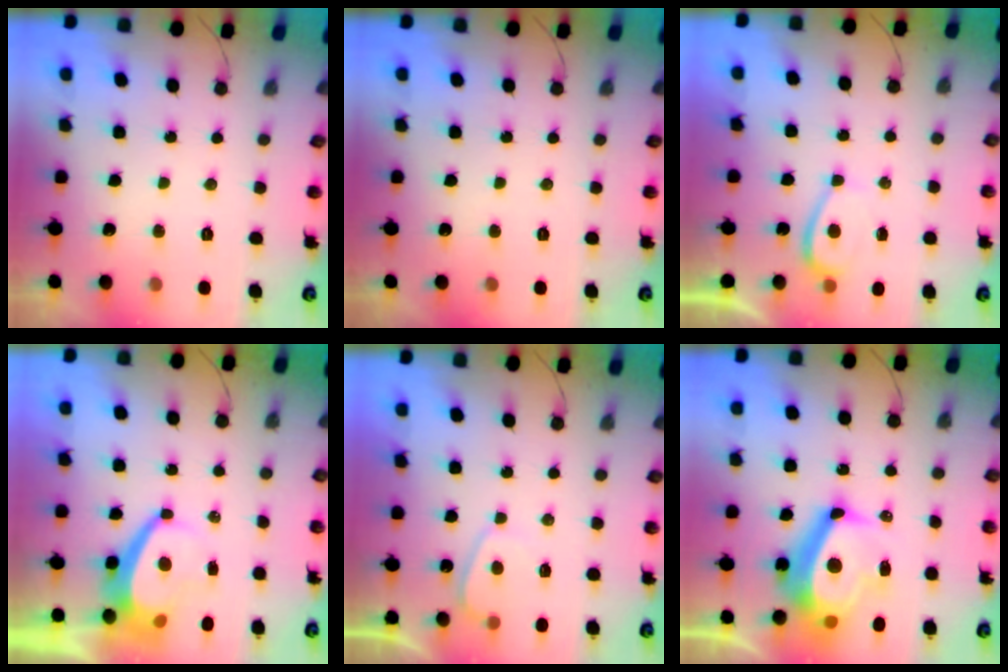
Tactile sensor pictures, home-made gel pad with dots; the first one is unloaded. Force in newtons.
{"total": 0.0}
{"total": 2.2, "press": 2.2, "slide": 0.5}
{"total": 4.3, "press": 4.3, "slide": 0.7}
{"total": 1.2, "press": 1.1, "slide": 0.6}
{"total": 11.5, "press": 11.1, "slide": 3.0}